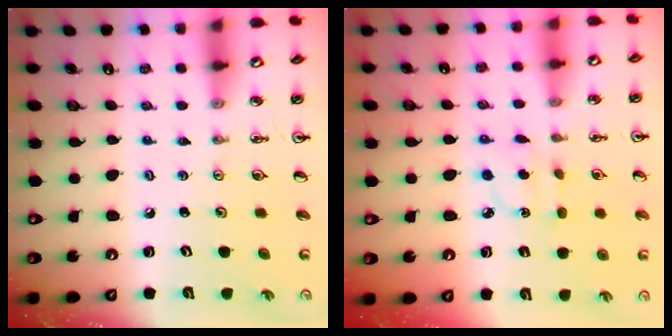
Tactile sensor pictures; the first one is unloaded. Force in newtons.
{"total": 3.1, "press": 3.0, "slide": 0.6}